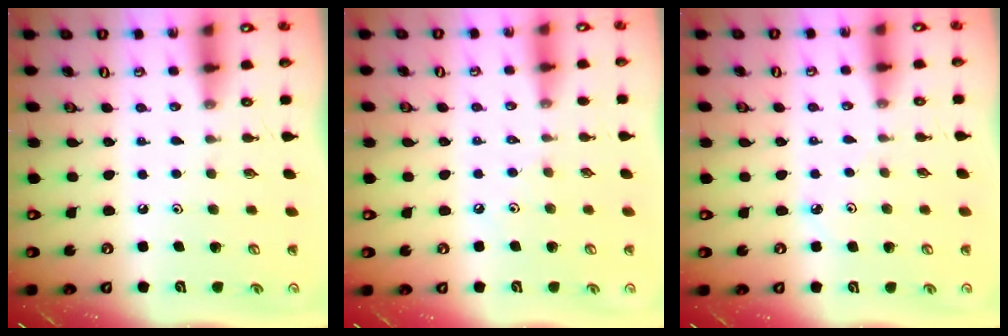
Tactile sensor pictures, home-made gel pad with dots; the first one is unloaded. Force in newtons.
{"total": 3.5, "press": 3.4, "slide": 0.6}
{"total": 2.2, "press": 2.2, "slide": 0.3}